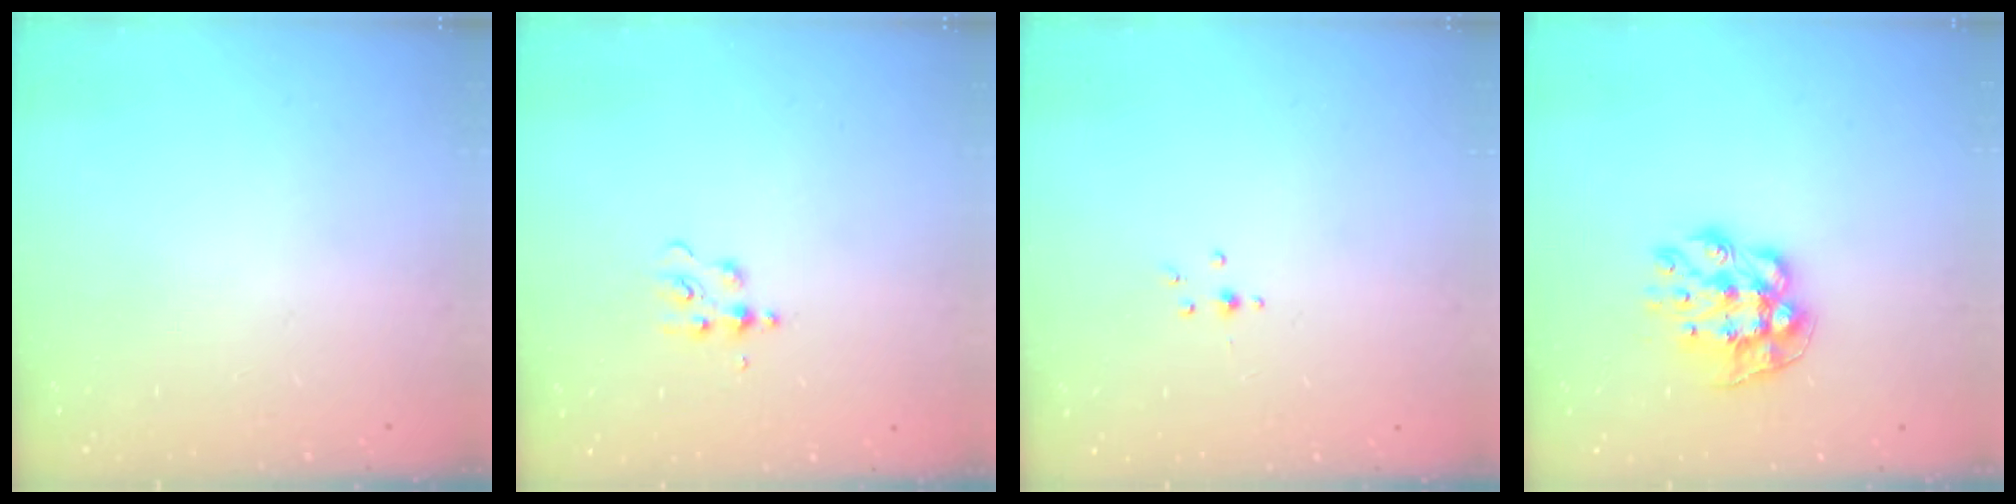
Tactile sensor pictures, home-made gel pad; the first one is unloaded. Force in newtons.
{"total": 4.2, "press": 4.2, "slide": 0.5}
{"total": 2.3, "press": 1.9, "slide": 1.3}
{"total": 9.2, "press": 9.2, "slide": 0.4}